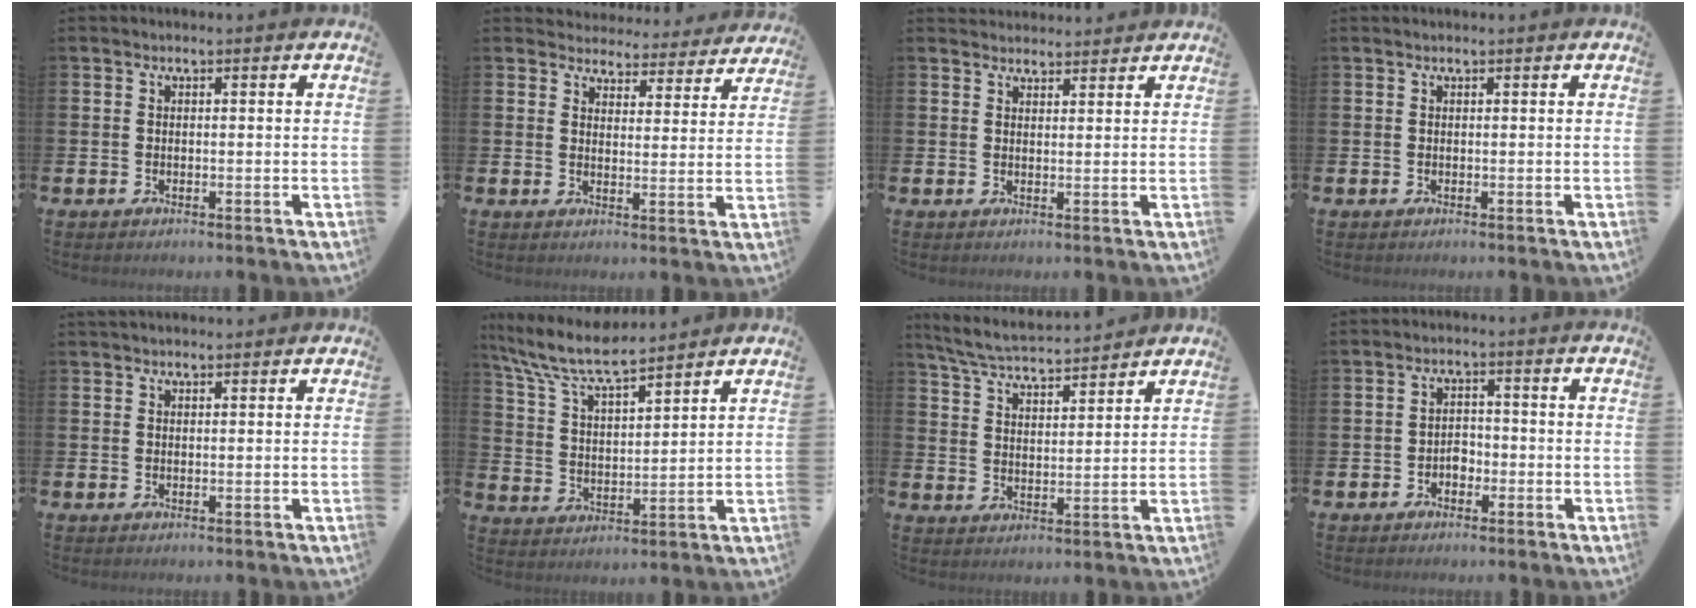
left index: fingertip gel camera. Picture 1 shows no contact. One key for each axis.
{"total": 4.1, "fx": 4.0, "fy": 1.2, "fz": 0.0, "tx": -0.011, "ty": -0.037, "tz": 0.065}
{"total": 2.5, "fx": 2.4, "fy": 0.6, "fz": -0.2, "tx": 0.007, "ty": -0.013, "tz": 0.043}
{"total": 0.0}
{"total": 2.7, "fx": 2.6, "fy": 0.5, "fz": 0.4, "tx": -0.011, "ty": -0.007, "tz": 0.048}
{"total": 8.4, "fx": 7.5, "fy": 1.1, "fz": 3.5, "tx": -0.100, "ty": -0.035, "tz": 0.133}
{"total": 5.7, "fx": 5.5, "fy": 0.5, "fz": 1.3, "tx": -0.050, "ty": -0.031, "tz": 0.096}
{"total": 2.1, "fx": -1.2, "fy": 1.5, "fz": 0.8, "tx": -0.018, "ty": 0.005, "tz": -0.027}